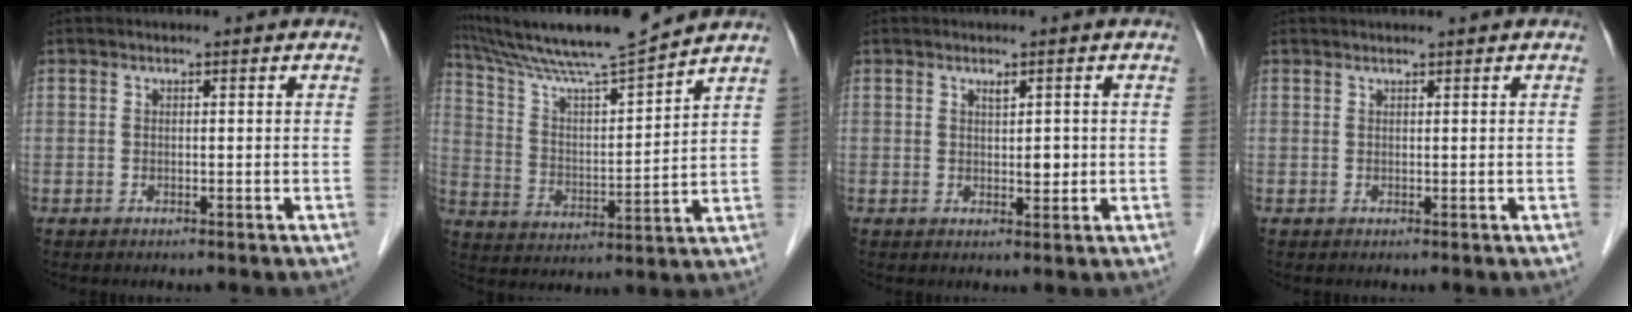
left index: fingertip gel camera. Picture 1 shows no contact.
{"total": 14.4, "force": [13.0, -1.0, 6.1], "torque": [-0.116, 0.006, 0.228]}
{"total": 2.0, "force": [0.4, 0.9, 1.7], "torque": [-0.026, -0.002, 0.009]}
{"total": 1.0, "force": [0.9, -0.1, 0.3], "torque": [-0.006, 0.008, 0.019]}